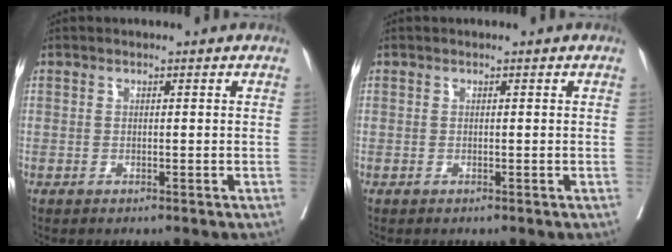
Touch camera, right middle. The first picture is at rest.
{"total": 0.0}